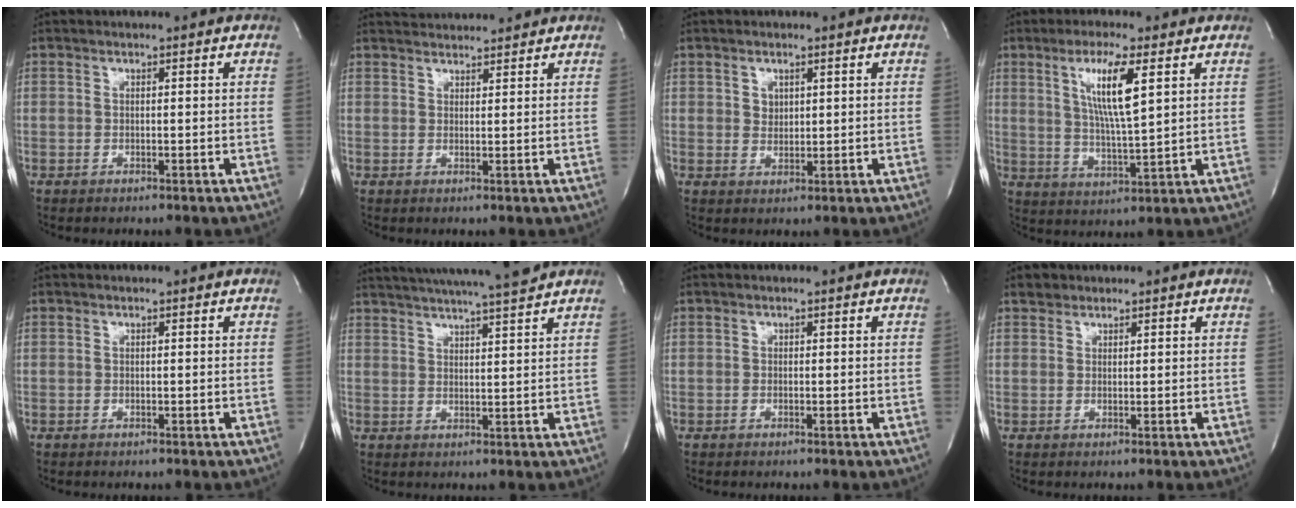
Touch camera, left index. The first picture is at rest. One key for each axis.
{"total": 4.7, "fx": 4.7, "fy": 0.4, "fz": 0.6, "tx": -0.016, "ty": 0.027, "tz": 0.072}
{"total": 1.6, "fx": 0.7, "fy": 1.3, "fz": 0.7, "tx": -0.015, "ty": -0.006, "tz": 0.016}
{"total": 8.5, "fx": 3.1, "fy": 0.3, "fz": 7.9, "tx": -0.154, "ty": -0.011, "tz": 0.058}
{"total": 0.0}
{"total": 13.8, "fx": 12.5, "fy": -0.8, "fz": 5.9, "tx": -0.107, "ty": -0.003, "tz": 0.179}
{"total": 0.0}
{"total": 1.3, "fx": 0.8, "fy": 1.0, "fz": -0.2, "tx": 0.004, "ty": 0.002, "tz": 0.010}